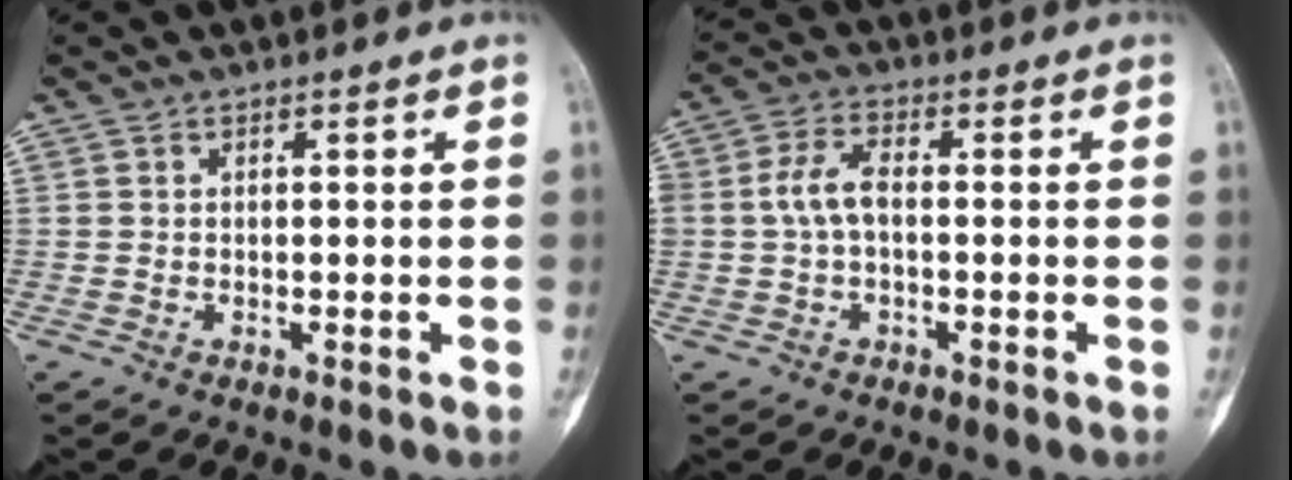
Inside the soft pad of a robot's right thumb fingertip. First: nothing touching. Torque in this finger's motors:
{"motor_torque": [0.18, 0.19, 1.05, -0.07, 0.05]}